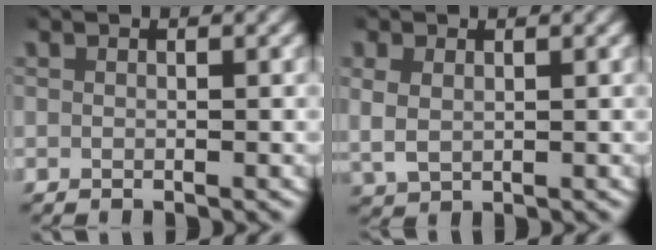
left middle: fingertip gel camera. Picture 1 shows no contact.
{"total": 3.5, "force": [0.7, 2.9, 1.8], "torque": [-0.052, -0.003, 0.020]}